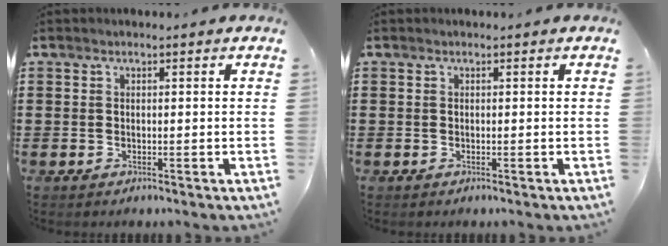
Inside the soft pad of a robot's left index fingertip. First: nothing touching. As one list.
[{"total": 0.0}]